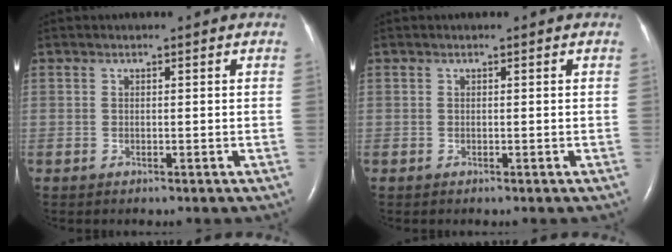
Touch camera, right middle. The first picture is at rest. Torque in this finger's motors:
{"motor_torque": [0.01, -0.02, 0.00, 0.00]}